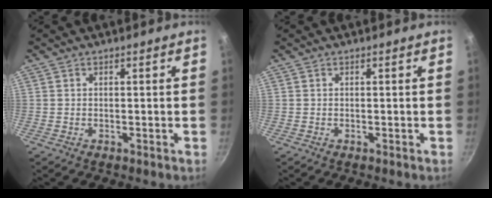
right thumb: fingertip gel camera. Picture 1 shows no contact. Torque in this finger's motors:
{"motor_torque": [-0.10, 0.06, -0.01, -0.16, 0.00]}